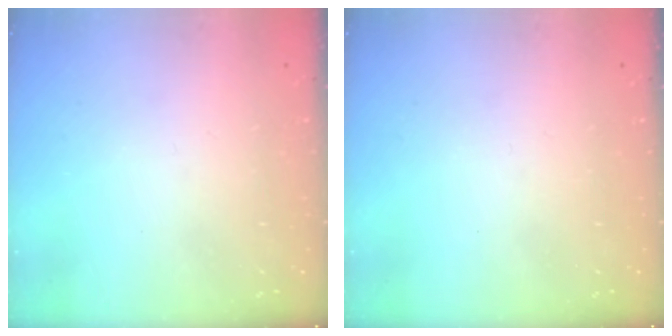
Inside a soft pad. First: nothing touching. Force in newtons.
{"total": 0.0}